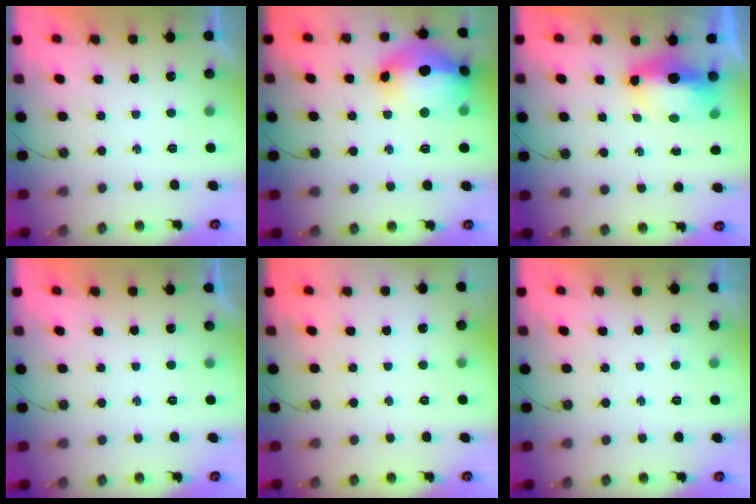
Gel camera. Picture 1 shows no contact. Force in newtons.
{"total": 22.6, "press": 21.5, "slide": 7.1}
{"total": 8.1, "press": 7.9, "slide": 1.4}
{"total": 0.0}
{"total": 0.0}
{"total": 2.2, "press": 2.2, "slide": 0.5}